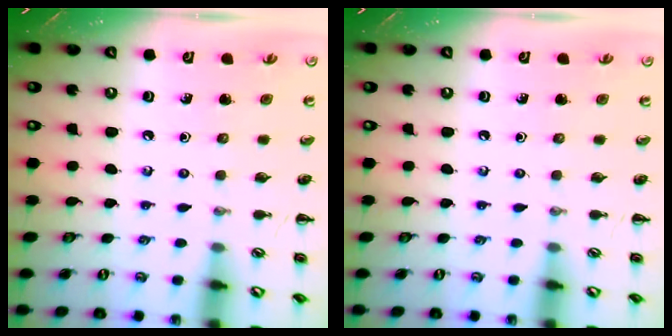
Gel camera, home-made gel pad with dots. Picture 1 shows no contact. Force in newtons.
{"total": 0.0}